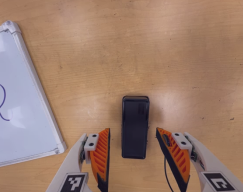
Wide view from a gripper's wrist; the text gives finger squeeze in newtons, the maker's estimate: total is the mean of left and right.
{"total": 0.0}